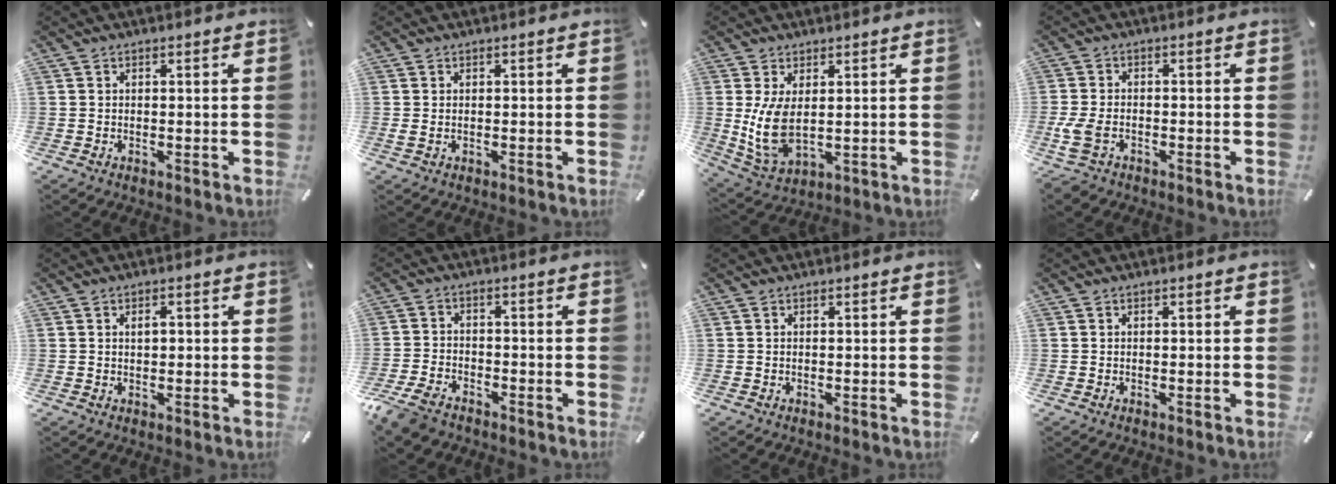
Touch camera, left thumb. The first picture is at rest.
{"total": 0.7, "force": [0.0, 0.5, 0.6], "torque": [-0.014, -0.001, 0.001]}
{"total": 8.9, "force": [1.1, 4.9, 7.4], "torque": [-0.177, -0.019, 0.024]}
{"total": 6.3, "force": [-2.4, 4.1, 4.2], "torque": [-0.105, 0.001, -0.046]}
{"total": 1.9, "force": [0.4, 1.1, 1.5], "torque": [-0.016, -0.001, 0.004]}
{"total": 6.0, "force": [-4.9, 2.8, 2.1], "torque": [-0.061, 0.013, -0.098]}
{"total": 0.0}
{"total": 0.0}